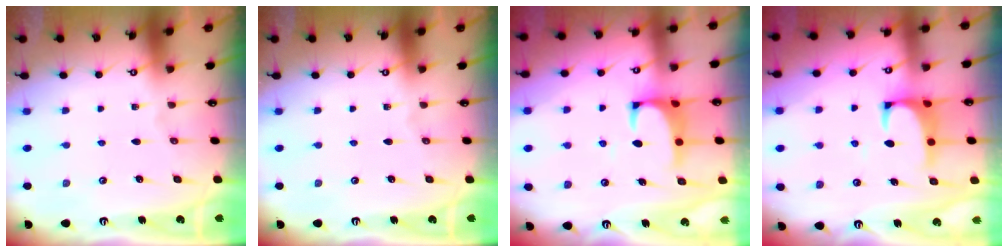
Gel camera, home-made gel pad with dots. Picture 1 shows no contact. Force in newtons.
{"total": 0.0}
{"total": 1.6, "press": 1.4, "slide": 0.7}
{"total": 1.6, "press": 1.4, "slide": 0.7}